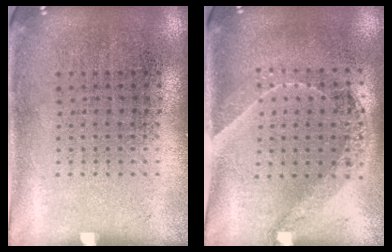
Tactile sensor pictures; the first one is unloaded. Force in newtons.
{"total": 1.5, "press": 1.2, "slide": 0.9}